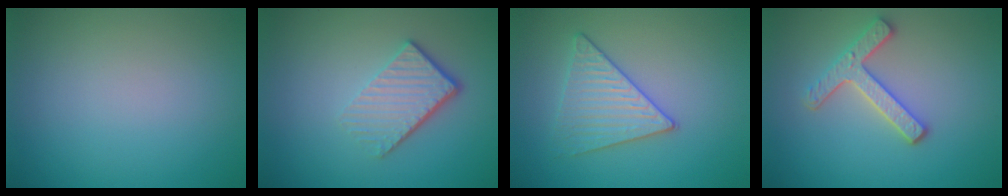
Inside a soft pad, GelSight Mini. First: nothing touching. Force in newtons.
{"total": 4.3, "press": 2.9, "slide": 3.2}
{"total": 3.2, "press": 3.2, "slide": 0.3}
{"total": 3.3, "press": 2.9, "slide": 1.6}